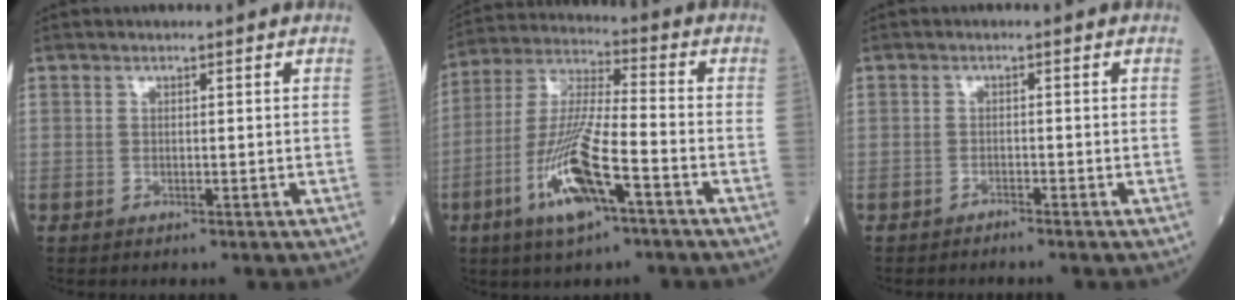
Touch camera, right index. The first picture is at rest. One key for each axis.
{"total": 13.7, "fx": -6.0, "fy": 2.2, "fz": 12.1, "tx": -0.252, "ty": -0.009, "tz": -0.113}
{"total": 1.2, "fx": -1.1, "fy": -0.2, "fz": 0.3, "tx": -0.007, "ty": 0.001, "tz": -0.019}